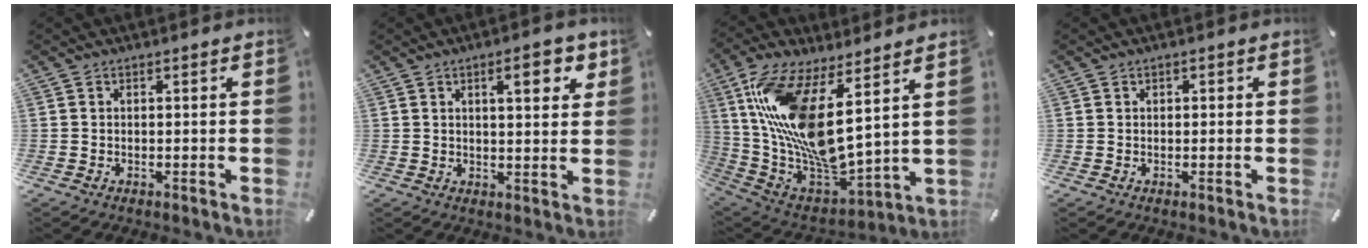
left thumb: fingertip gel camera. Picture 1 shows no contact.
{"total": 6.9, "force": [3.3, 2.2, 5.6], "torque": [-0.076, -0.008, 0.048]}
{"total": 17.2, "force": [6.8, 6.1, 14.6], "torque": [-0.336, -0.069, 0.113]}
{"total": 0.6, "force": [0.1, 0.6, 0.1], "torque": [-0.001, 0.005, 0.000]}